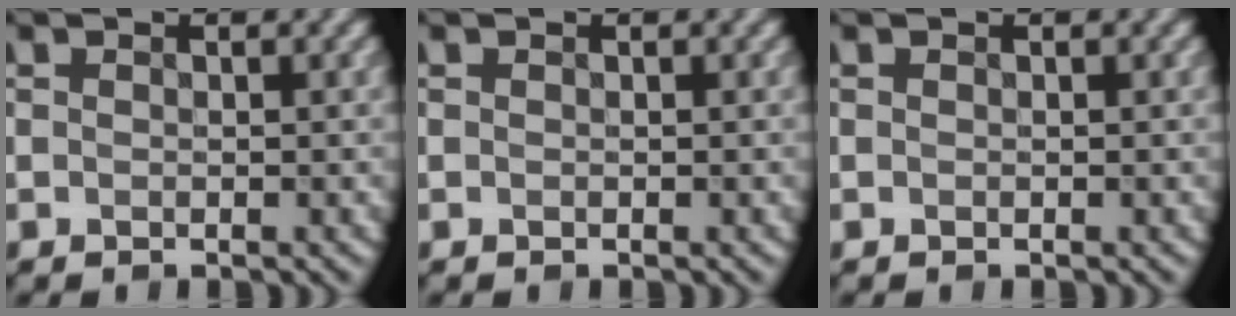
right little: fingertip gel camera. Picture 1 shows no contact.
{"total": 0.0}
{"total": 0.0}